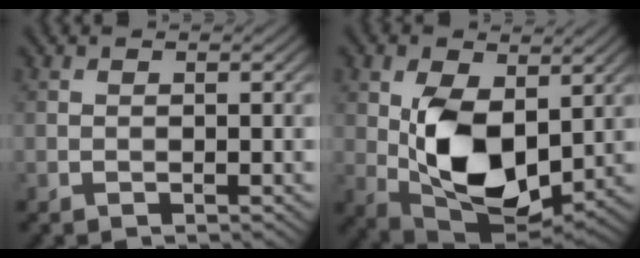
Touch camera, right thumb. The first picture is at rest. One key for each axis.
{"total": 11.8, "fx": 0.7, "fy": 7.3, "fz": 9.3, "tx": -0.195, "ty": -0.014, "tz": 0.020}